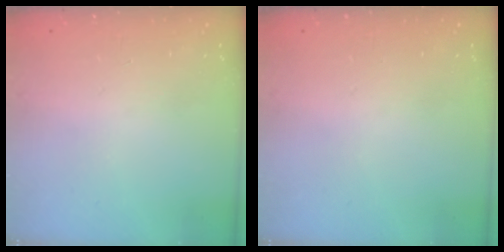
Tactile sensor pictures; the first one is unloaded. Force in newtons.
{"total": 0.0}